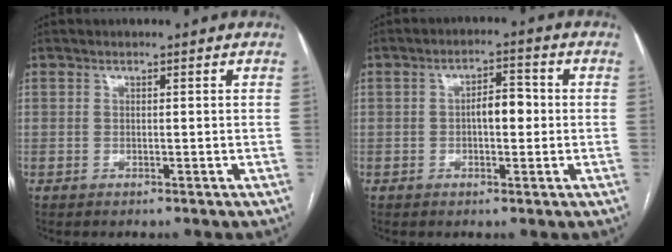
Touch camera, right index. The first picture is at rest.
{"total": 4.5, "force": [-0.2, 2.0, 4.0], "torque": [-0.062, 0.012, -0.005]}